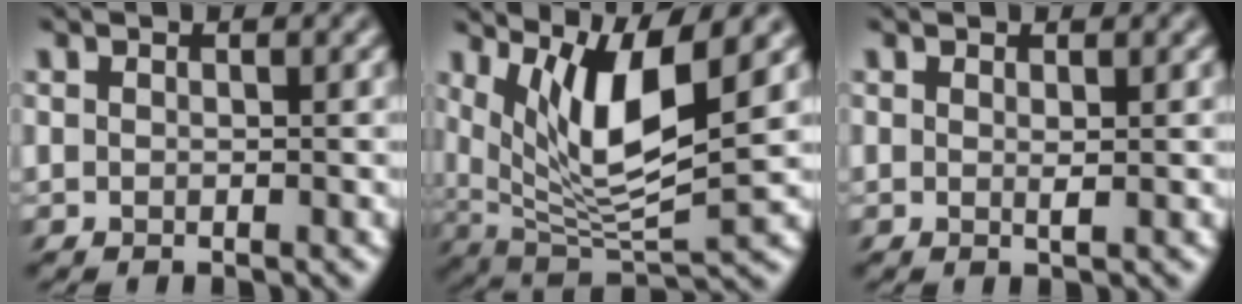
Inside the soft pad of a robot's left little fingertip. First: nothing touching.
{"total": 8.0, "force": [3.6, 1.3, 7.0], "torque": [-0.127, -0.008, 0.068]}
{"total": 0.6, "force": [0.4, -0.3, 0.3], "torque": [-0.005, -0.004, 0.009]}